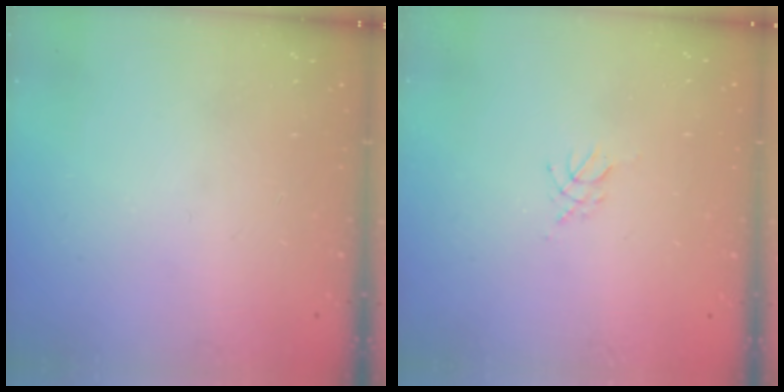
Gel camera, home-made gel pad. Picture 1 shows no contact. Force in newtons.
{"total": 3.2, "press": 3.1, "slide": 0.6}